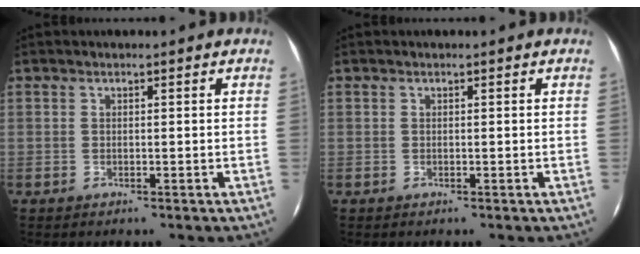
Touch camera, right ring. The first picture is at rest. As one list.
[{"total": 0.0}]